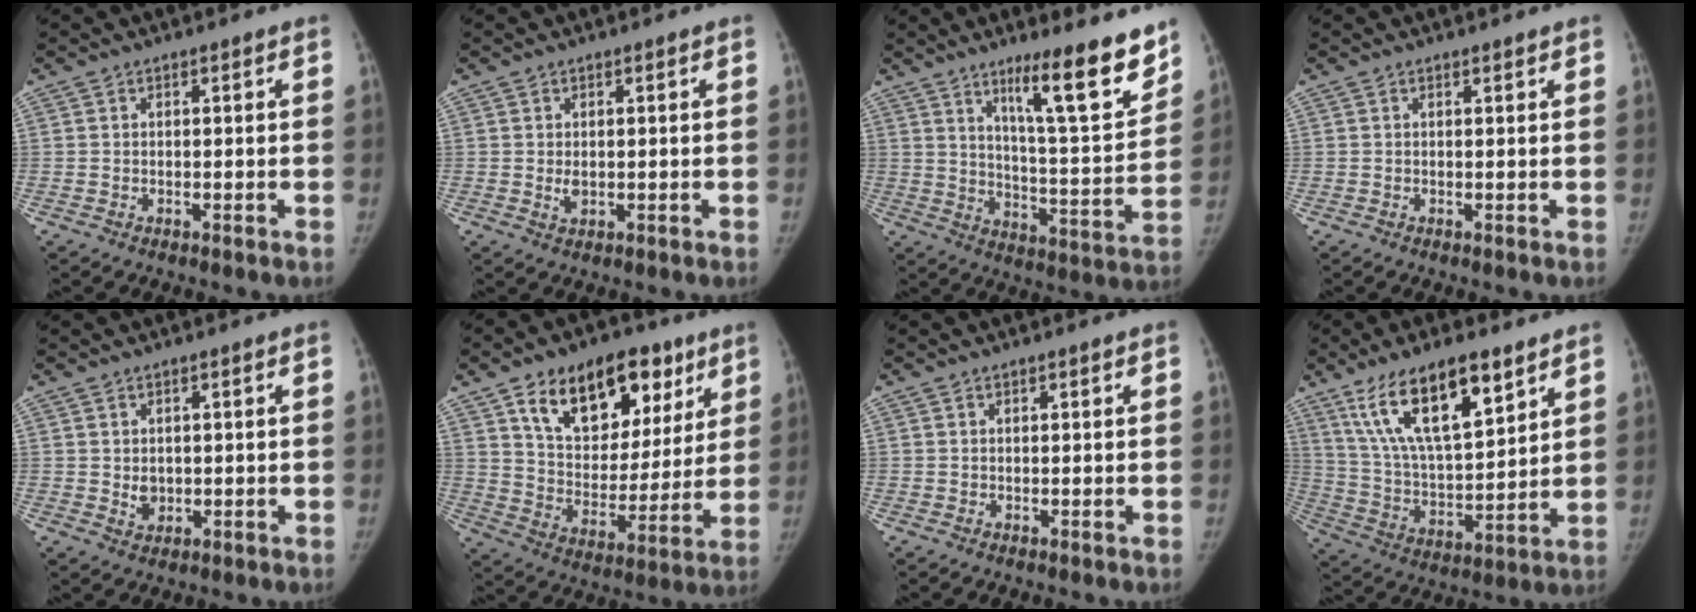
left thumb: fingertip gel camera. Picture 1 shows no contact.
{"total": 1.9, "force": [0.1, 1.2, 1.4], "torque": [-0.021, -0.005, 0.006]}
{"total": 16.8, "force": [11.4, 2.5, 12.1], "torque": [-0.151, -0.081, 0.182]}
{"total": 0.6, "force": [0.5, 0.1, 0.3], "torque": [-0.007, -0.003, 0.008]}
{"total": 2.7, "force": [0.1, 2.2, 1.5], "torque": [-0.015, -0.003, 0.010]}
{"total": 22.4, "force": [12.0, 13.4, 13.4], "torque": [-0.155, -0.027, 0.196]}
{"total": 0.6, "force": [0.2, 0.5, 0.1], "torque": [0.008, 0.002, 0.002]}
{"total": 18.8, "force": [11.1, 6.8, 13.7], "torque": [-0.218, -0.042, 0.210]}